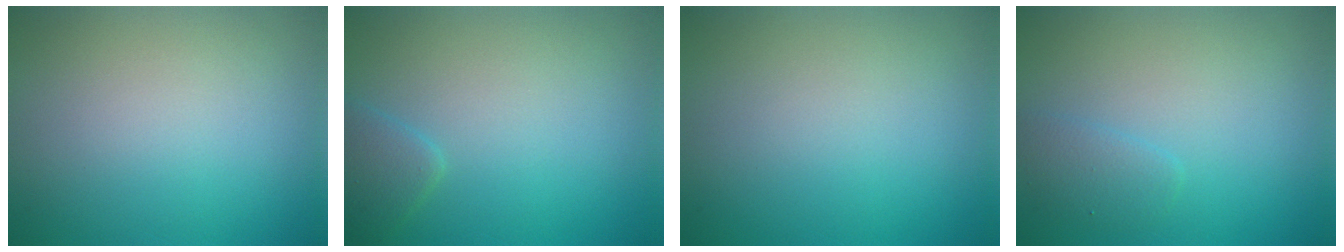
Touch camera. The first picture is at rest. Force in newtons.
{"total": 1.8, "press": 1.8, "slide": 0.1}
{"total": 0.0}
{"total": 1.4, "press": 1.4, "slide": 0.1}